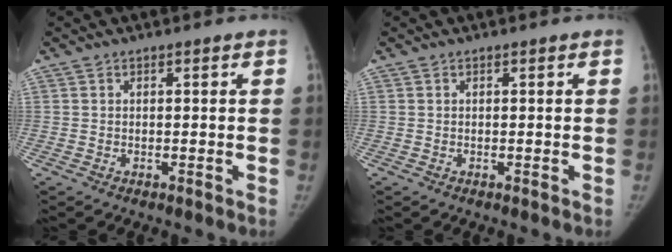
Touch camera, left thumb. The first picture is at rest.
{"total": 0.0}